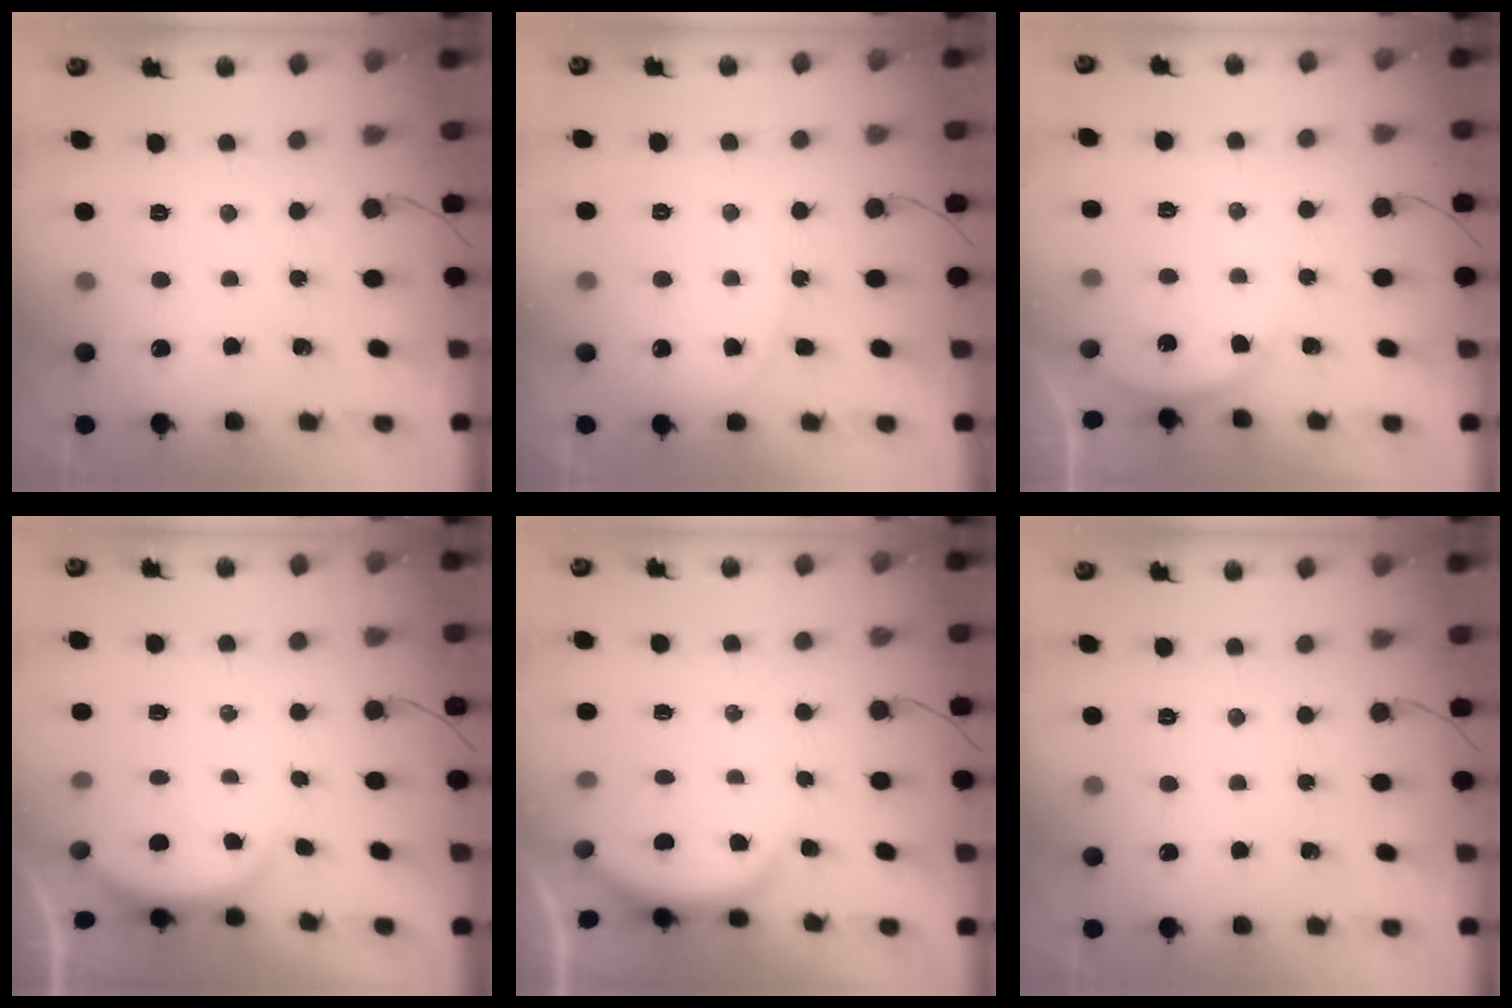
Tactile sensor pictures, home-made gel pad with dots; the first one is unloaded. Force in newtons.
{"total": 5.7, "press": 5.7, "slide": 0.4}
{"total": 2.9, "press": 2.9, "slide": 0.5}
{"total": 2.9, "press": 2.2, "slide": 1.8}
{"total": 2.5, "press": 2.5, "slide": 0.6}
{"total": 0.0}